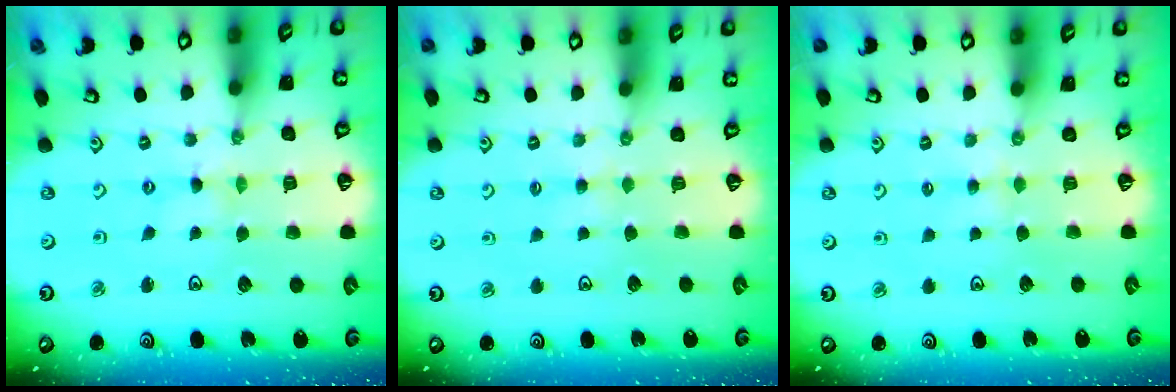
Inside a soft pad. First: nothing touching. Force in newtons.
{"total": 2.3, "press": 2.3, "slide": 0.4}
{"total": 2.3, "press": 2.2, "slide": 0.4}